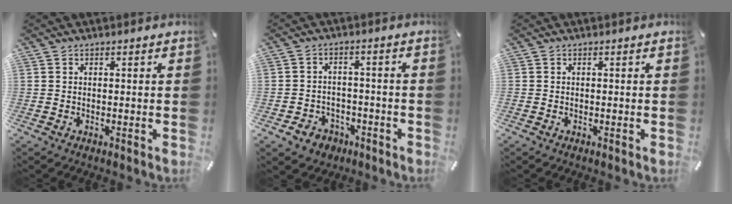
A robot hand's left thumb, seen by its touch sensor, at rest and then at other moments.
{"total": 5.2, "force": [-2.6, 4.3, 1.2], "torque": [-0.010, 0.017, -0.047]}
{"total": 0.0}